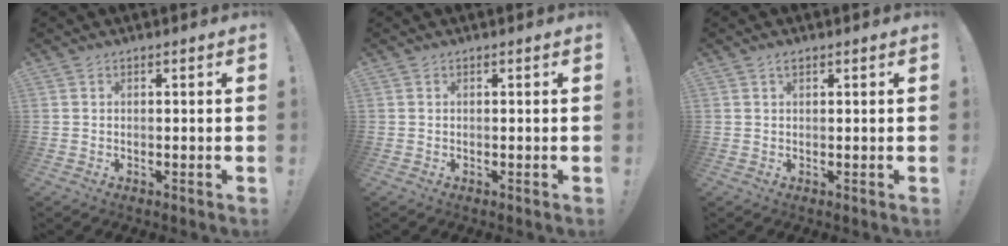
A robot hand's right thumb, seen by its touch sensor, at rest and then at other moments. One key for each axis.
{"total": 0.0}
{"total": 1.0, "fx": 0.6, "fy": 0.4, "fz": 0.7, "tx": -0.008, "ty": -0.001, "tz": 0.010}